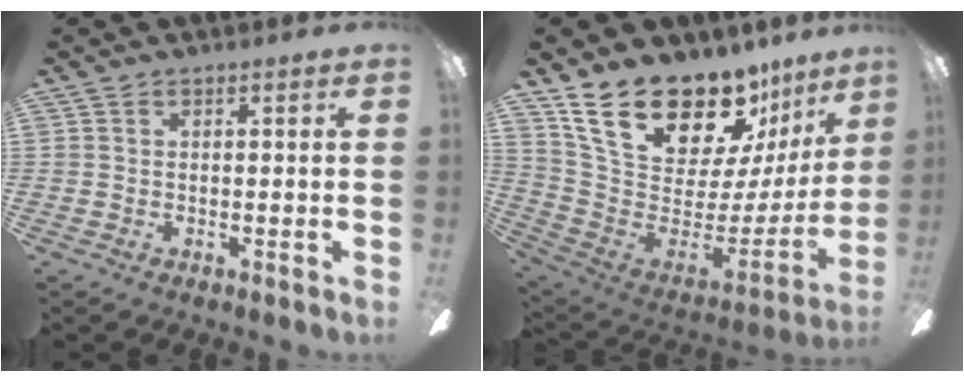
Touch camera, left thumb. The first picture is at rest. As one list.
[{"total": 23.6, "force": [18.2, 10.1, 11.2], "torque": [-0.181, -0.132, 0.336]}]